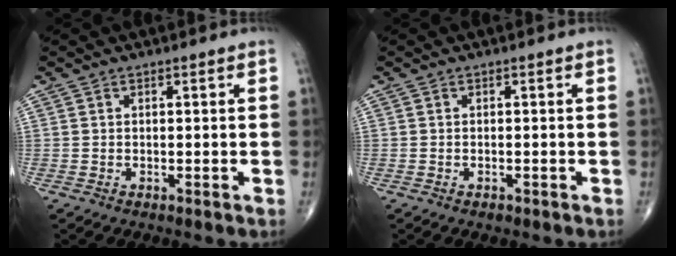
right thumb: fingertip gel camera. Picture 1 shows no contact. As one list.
[{"total": 0.8, "force": [-0.5, 0.4, 0.4], "torque": [-0.007, 0.000, -0.005]}]